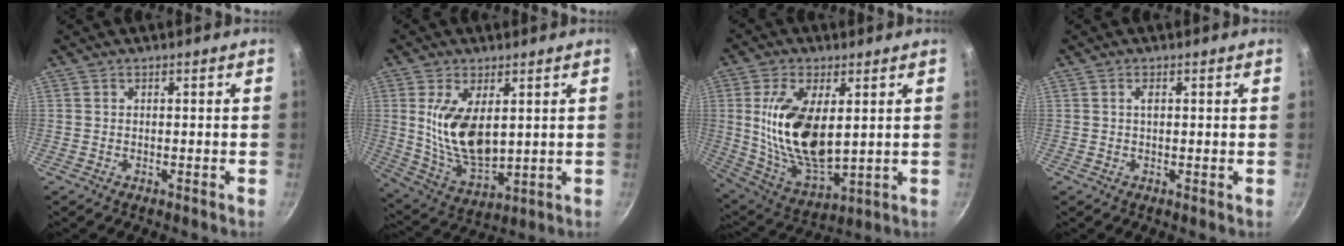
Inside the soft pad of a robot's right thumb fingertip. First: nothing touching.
{"total": 13.5, "force": [2.7, 7.0, 11.2], "torque": [-0.198, -0.028, 0.065]}
{"total": 17.7, "force": [3.0, 8.8, 15.0], "torque": [-0.273, -0.023, 0.068]}
{"total": 0.7, "force": [0.3, -0.4, 0.4], "torque": [-0.008, -0.003, 0.005]}